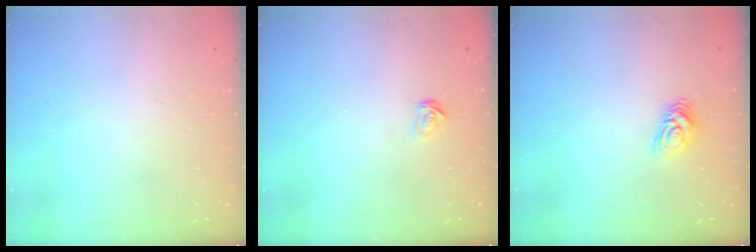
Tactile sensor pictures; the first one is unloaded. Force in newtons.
{"total": 2.3, "press": 2.3, "slide": 0.2}
{"total": 7.2, "press": 7.2, "slide": 0.4}